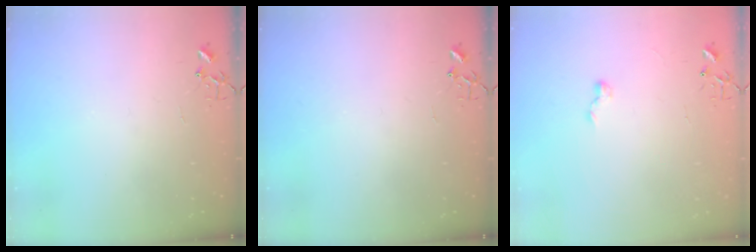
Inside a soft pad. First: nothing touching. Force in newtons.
{"total": 0.0}
{"total": 5.7, "press": 5.6, "slide": 0.7}